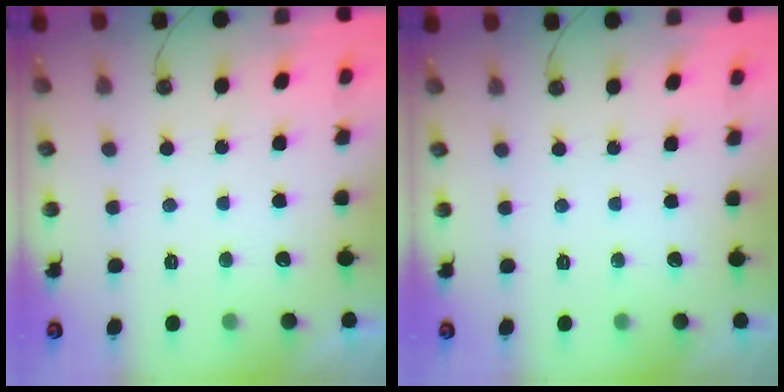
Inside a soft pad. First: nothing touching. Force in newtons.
{"total": 0.0}